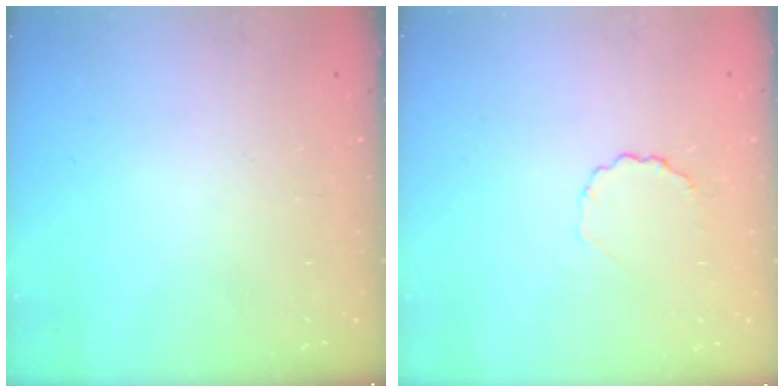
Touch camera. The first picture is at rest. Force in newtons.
{"total": 2.6, "press": 2.3, "slide": 1.0}